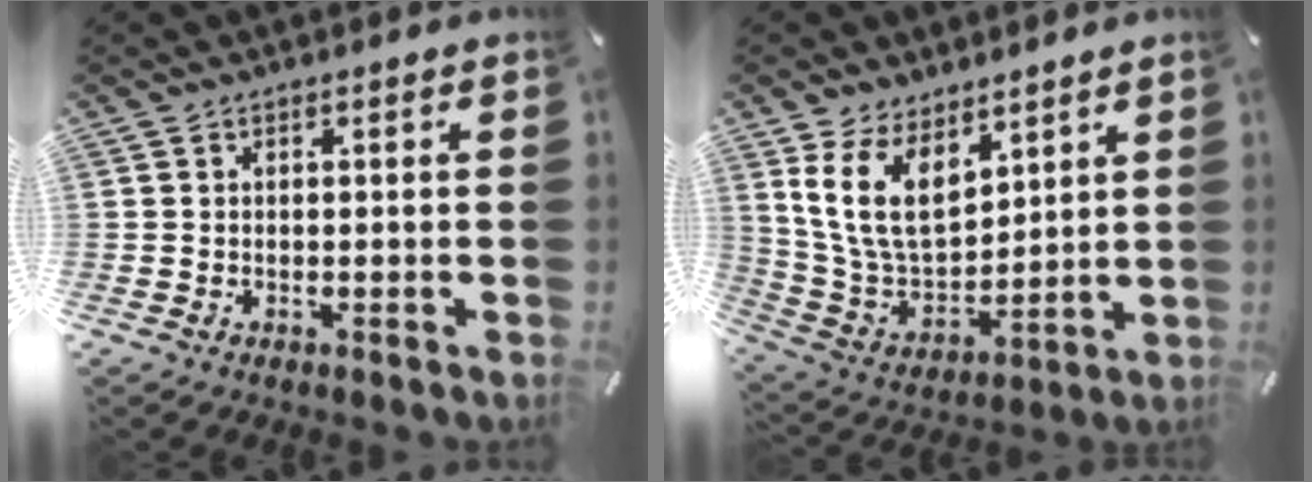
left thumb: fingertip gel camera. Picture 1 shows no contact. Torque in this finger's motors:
{"motor_torque": [0.89, 0.38, 1.81, -0.96, 0.46]}